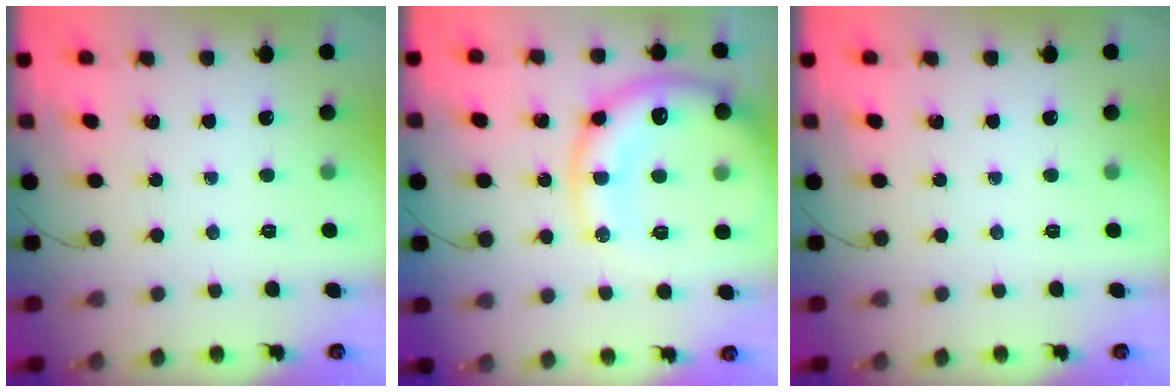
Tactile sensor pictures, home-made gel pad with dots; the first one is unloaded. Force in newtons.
{"total": 18.3, "press": 18.1, "slide": 2.7}
{"total": 0.0}